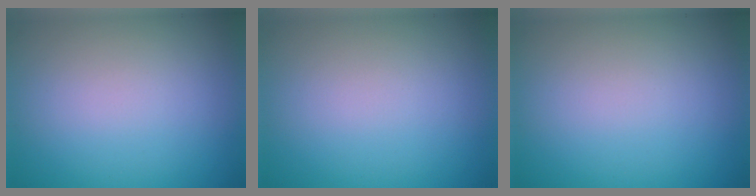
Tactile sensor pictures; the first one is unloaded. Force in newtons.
{"total": 0.0}
{"total": 0.0}